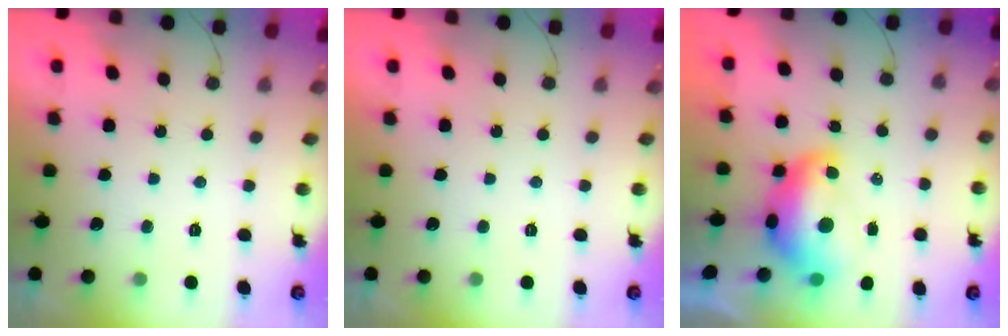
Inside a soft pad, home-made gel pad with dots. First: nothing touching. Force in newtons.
{"total": 0.0}
{"total": 11.8, "press": 11.7, "slide": 1.3}